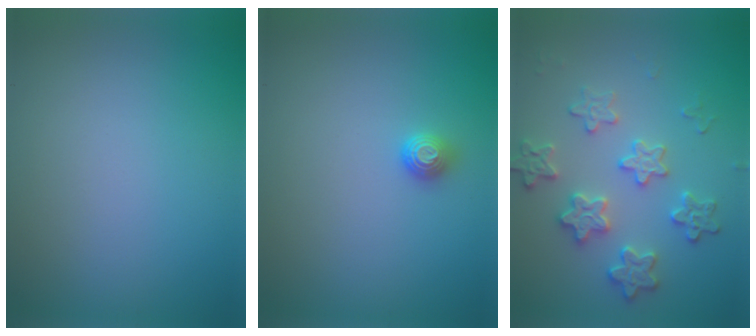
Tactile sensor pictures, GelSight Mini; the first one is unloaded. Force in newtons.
{"total": 1.2, "press": 1.1, "slide": 0.4}
{"total": 3.6, "press": 3.5, "slide": 0.5}